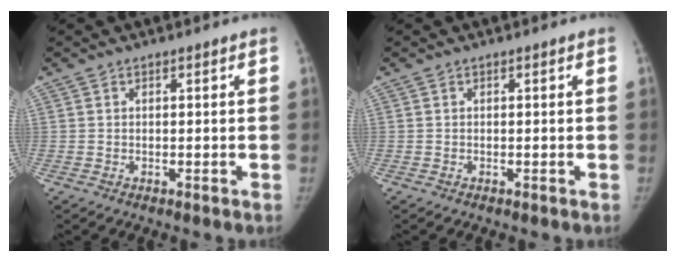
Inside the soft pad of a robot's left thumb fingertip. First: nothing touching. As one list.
[{"total": 0.0}]